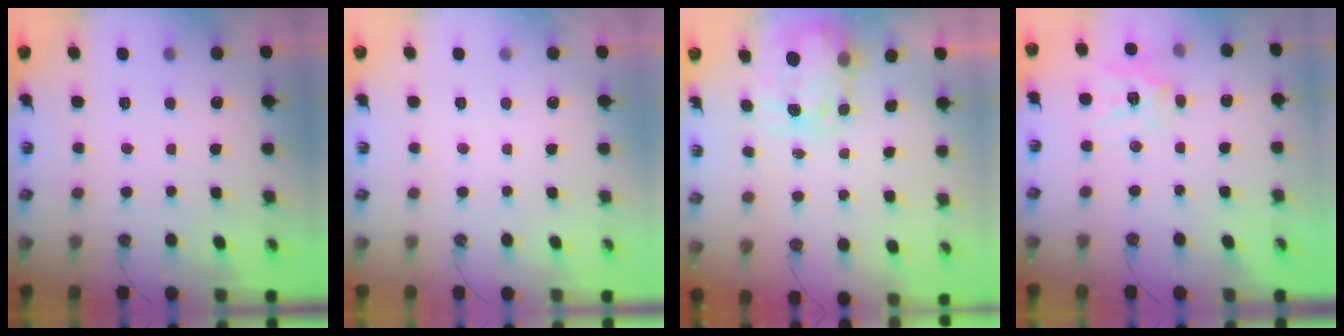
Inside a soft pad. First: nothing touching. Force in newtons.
{"total": 0.0}
{"total": 3.9, "press": 3.8, "slide": 0.6}
{"total": 11.4, "press": 11.3, "slide": 1.5}